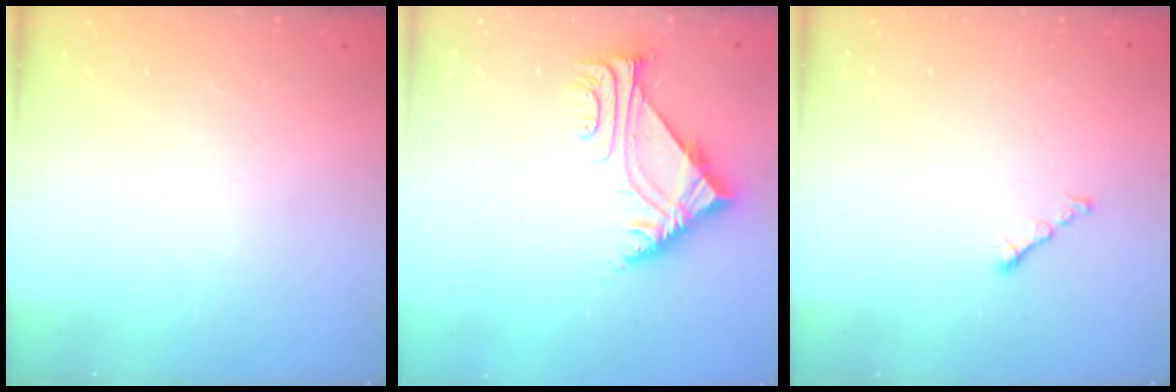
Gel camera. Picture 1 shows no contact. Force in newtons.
{"total": 6.3, "press": 6.3, "slide": 0.3}
{"total": 0.8, "press": 0.7, "slide": 0.4}